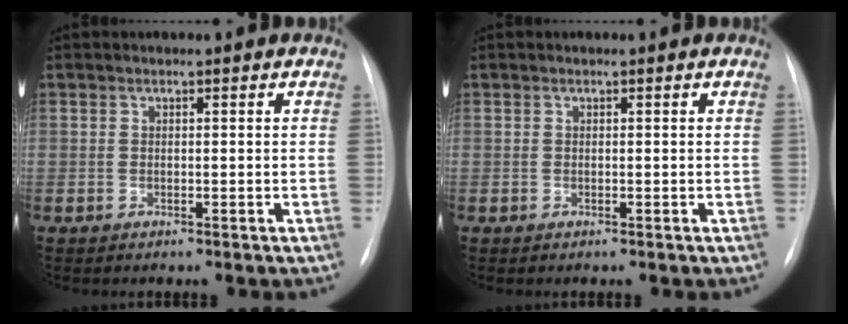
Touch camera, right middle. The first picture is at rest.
{"total": 0.0}